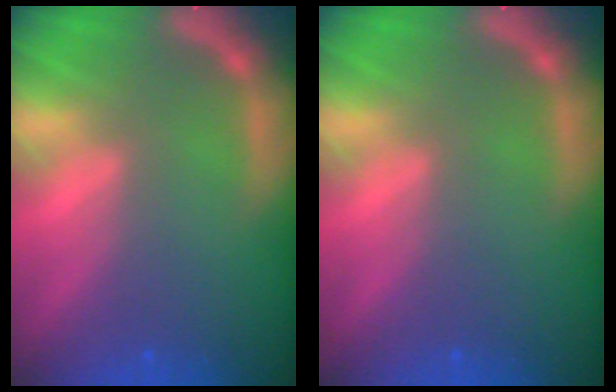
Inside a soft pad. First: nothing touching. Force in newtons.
{"total": 0.0}